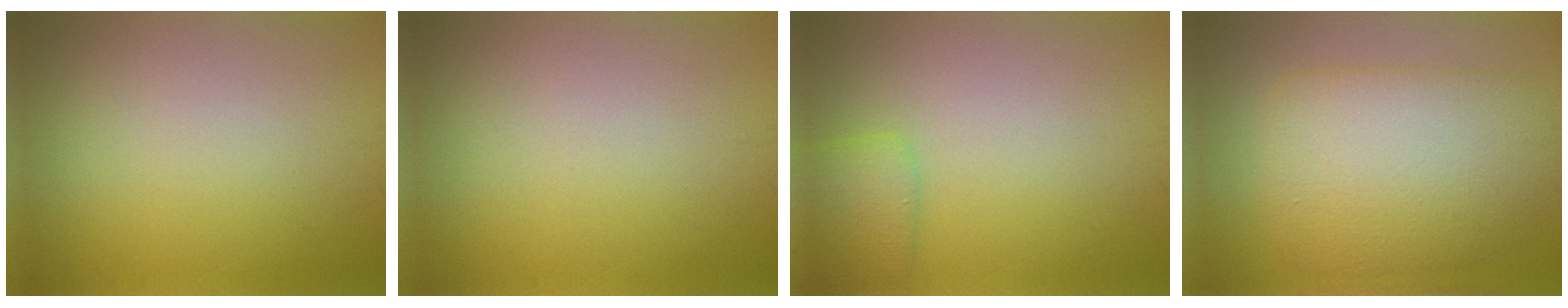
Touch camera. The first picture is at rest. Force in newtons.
{"total": 0.0}
{"total": 2.4, "press": 2.4, "slide": 0.1}
{"total": 8.5, "press": 8.4, "slide": 0.7}